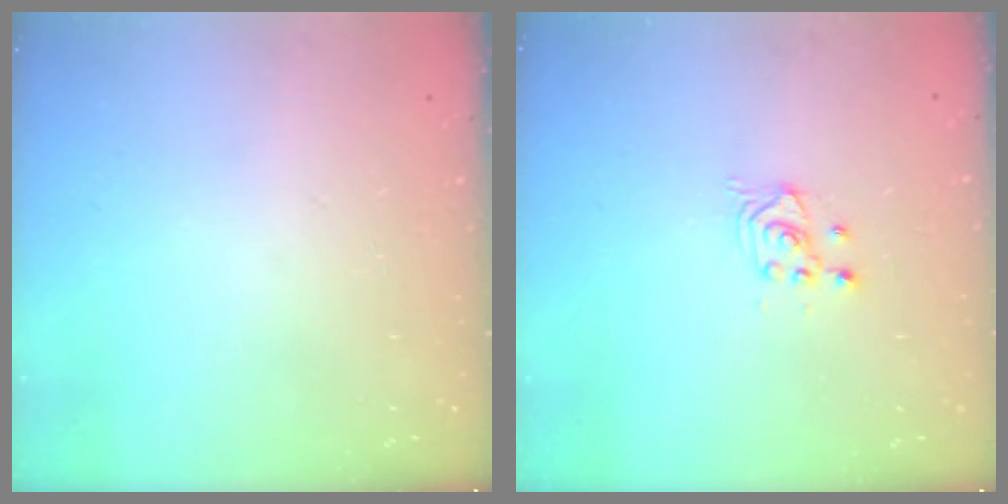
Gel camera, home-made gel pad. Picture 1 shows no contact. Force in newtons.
{"total": 2.6, "press": 2.6, "slide": 0.1}